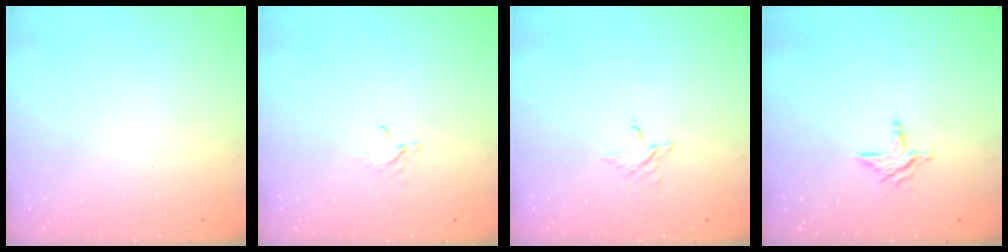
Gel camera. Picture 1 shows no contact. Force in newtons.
{"total": 2.6, "press": 2.6, "slide": 0.3}
{"total": 2.8, "press": 2.8, "slide": 0.3}
{"total": 6.4, "press": 6.4, "slide": 0.7}